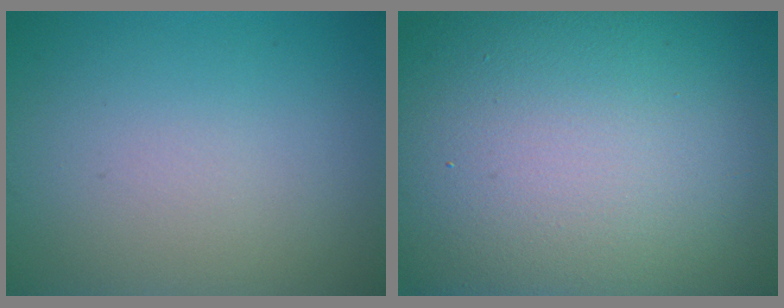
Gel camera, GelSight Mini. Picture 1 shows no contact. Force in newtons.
{"total": 22.9, "press": 22.9, "slide": 1.3}